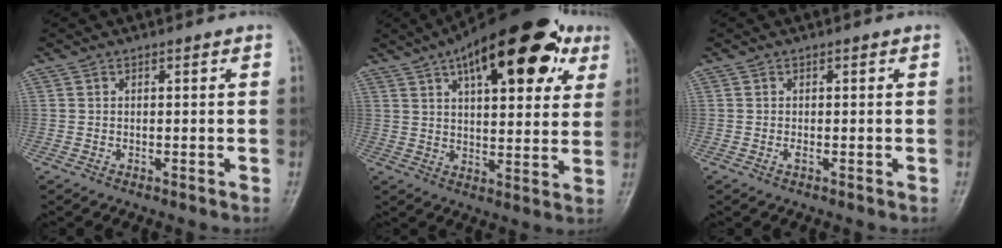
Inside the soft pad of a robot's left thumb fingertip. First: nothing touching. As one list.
[{"total": 24.0, "force": [11.8, 10.0, 18.4], "torque": [-0.242, -0.002, 0.170]}, {"total": 0.9, "force": [-0.2, 0.2, 0.8], "torque": [-0.015, 0.002, -0.002]}]